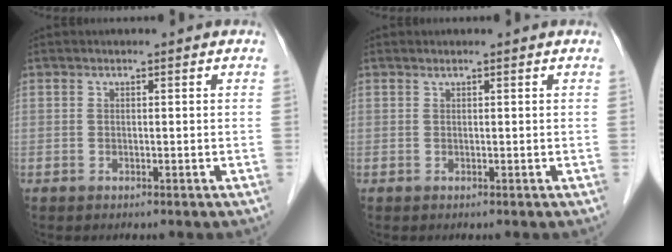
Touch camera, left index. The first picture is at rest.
{"total": 0.0}